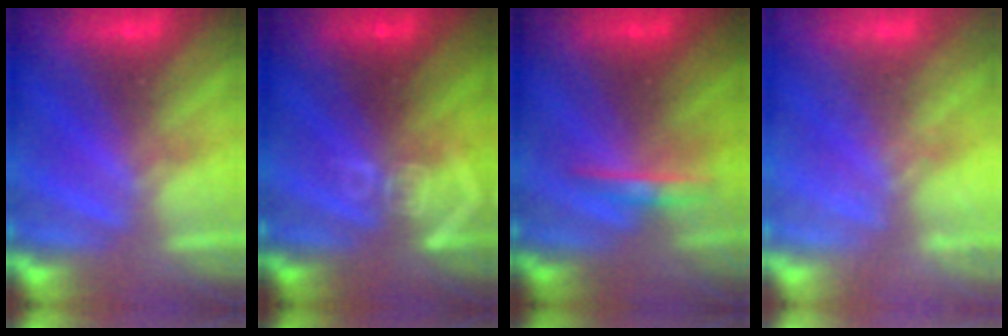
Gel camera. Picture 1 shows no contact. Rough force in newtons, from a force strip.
{"total": 2.9}
{"total": 1.7}
{"total": 1.9}